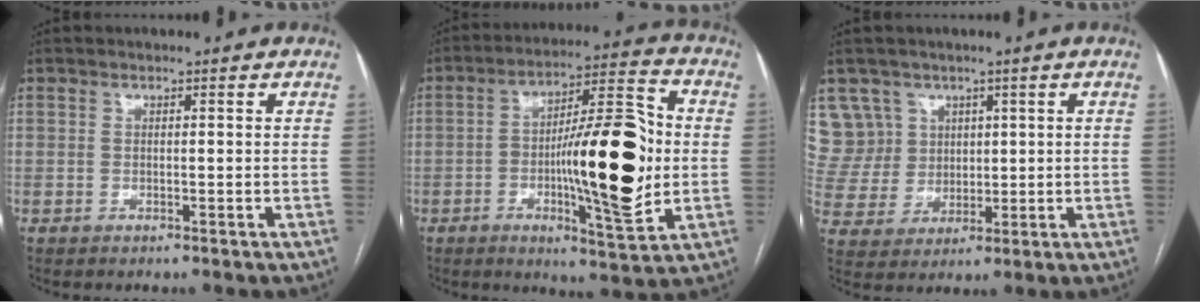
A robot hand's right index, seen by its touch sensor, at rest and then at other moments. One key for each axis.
{"total": 18.3, "fx": -1.7, "fy": 3.7, "fz": 17.8, "tx": -0.277, "ty": 0.012, "tz": -0.023}
{"total": 8.1, "fx": 3.9, "fy": 7.2, "fz": -0.1, "tx": -0.001, "ty": 0.032, "tz": 0.089}